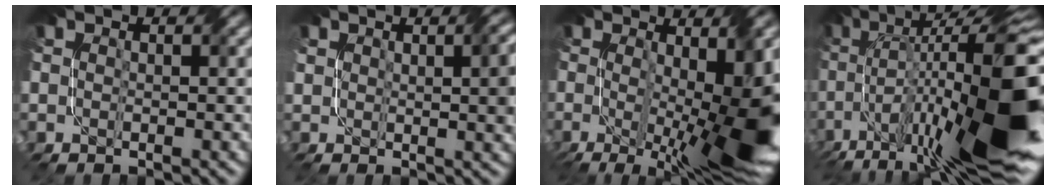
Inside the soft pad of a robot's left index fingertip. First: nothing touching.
{"total": 4.0, "force": [1.3, 1.4, 3.6], "torque": [-0.045, 0.001, 0.022]}
{"total": 12.1, "force": [-1.3, 3.1, 11.7], "torque": [-0.163, -0.015, -0.013]}
{"total": 18.6, "force": [-4.7, 5.2, 17.2], "torque": [-0.286, 0.025, -0.083]}